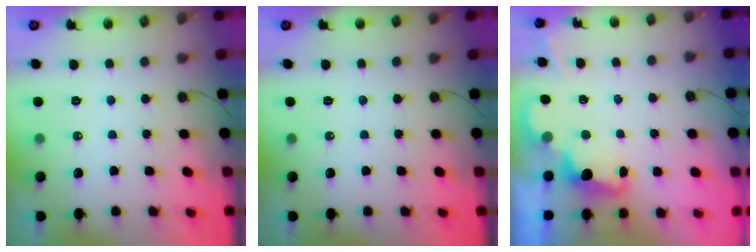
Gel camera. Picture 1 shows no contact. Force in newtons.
{"total": 0.0}
{"total": 2.5, "press": 2.4, "slide": 0.5}